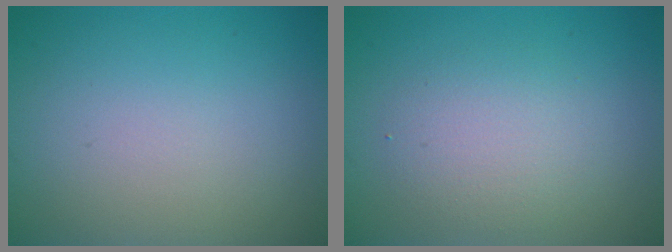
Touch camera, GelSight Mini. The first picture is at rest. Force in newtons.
{"total": 2.8, "press": 2.8, "slide": 0.2}